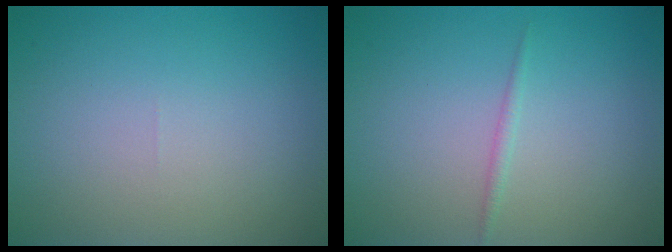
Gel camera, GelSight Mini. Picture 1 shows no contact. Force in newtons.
{"total": 0.7, "press": 0.7, "slide": 0.0}